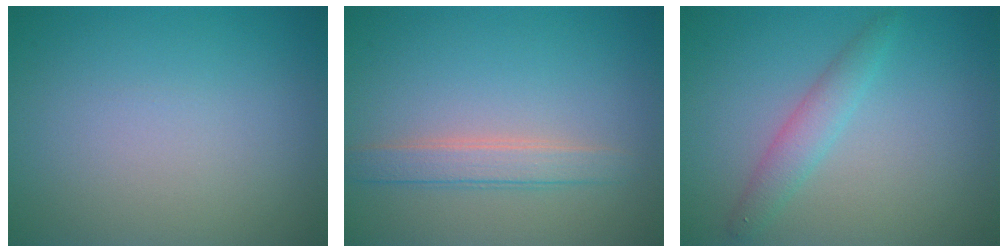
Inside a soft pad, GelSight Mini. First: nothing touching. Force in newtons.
{"total": 2.4, "press": 2.4, "slide": 0.1}
{"total": 2.1, "press": 2.1, "slide": 0.0}